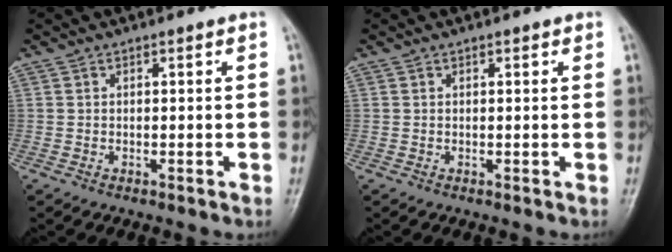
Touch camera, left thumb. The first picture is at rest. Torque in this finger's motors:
{"motor_torque": [-0.19, -0.10, -0.21, -0.14, 0.03]}